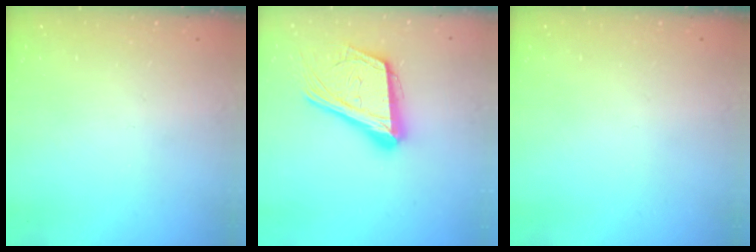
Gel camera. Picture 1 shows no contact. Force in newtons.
{"total": 23.2, "press": 22.7, "slide": 5.0}
{"total": 0.0}